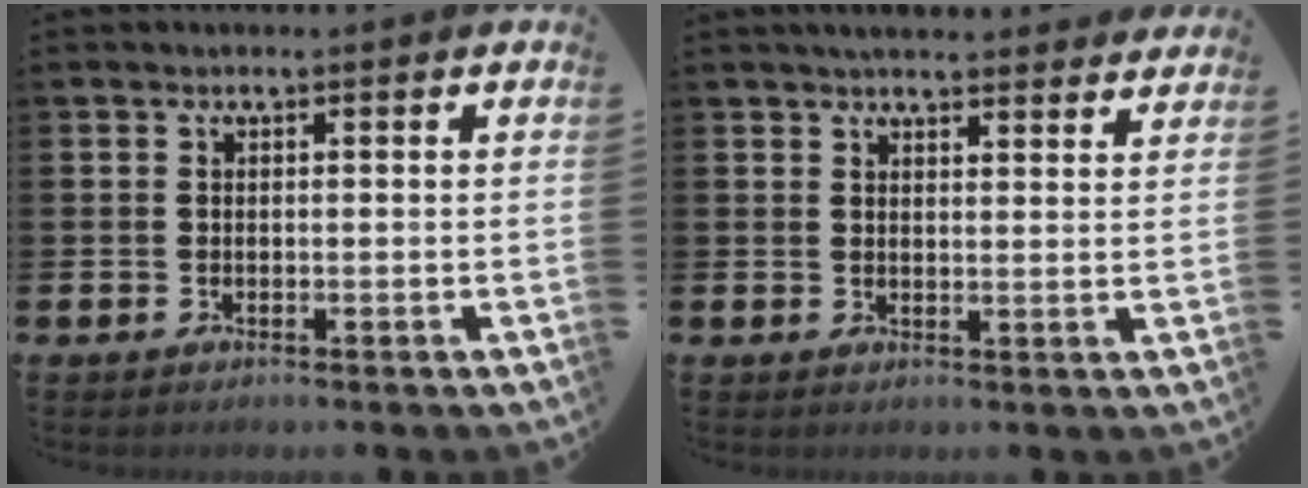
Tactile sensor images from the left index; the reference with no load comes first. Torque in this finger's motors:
{"motor_torque": [-0.03, -0.80, 0.56, 0.12]}